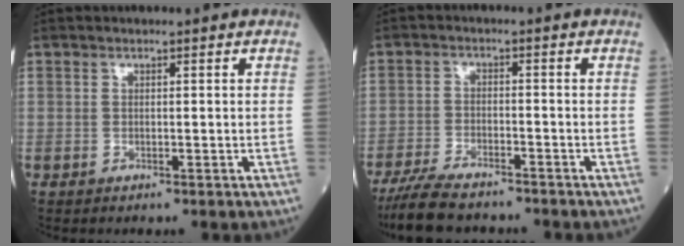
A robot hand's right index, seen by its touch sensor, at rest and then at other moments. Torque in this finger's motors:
{"motor_torque": [0.10, -0.17, 0.24, 0.02]}